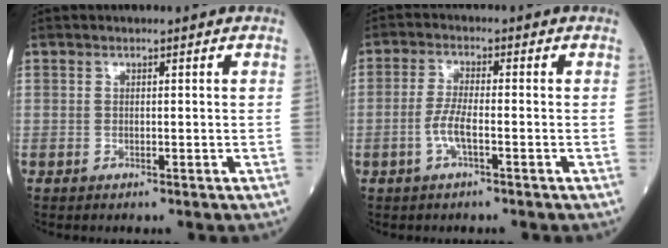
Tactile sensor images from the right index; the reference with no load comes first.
{"total": 3.8, "force": [-1.4, 0.6, 3.4], "torque": [-0.076, -0.001, -0.031]}